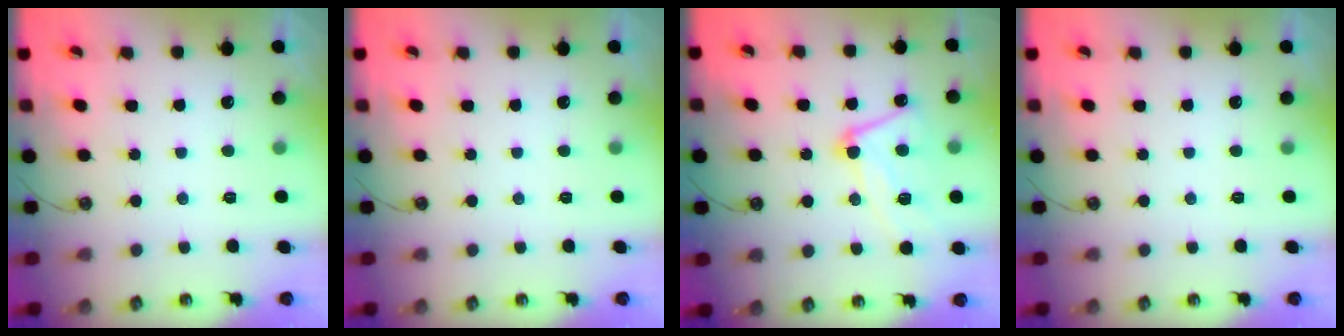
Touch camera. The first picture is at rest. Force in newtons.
{"total": 0.0}
{"total": 11.2, "press": 11.2, "slide": 1.0}
{"total": 0.0}